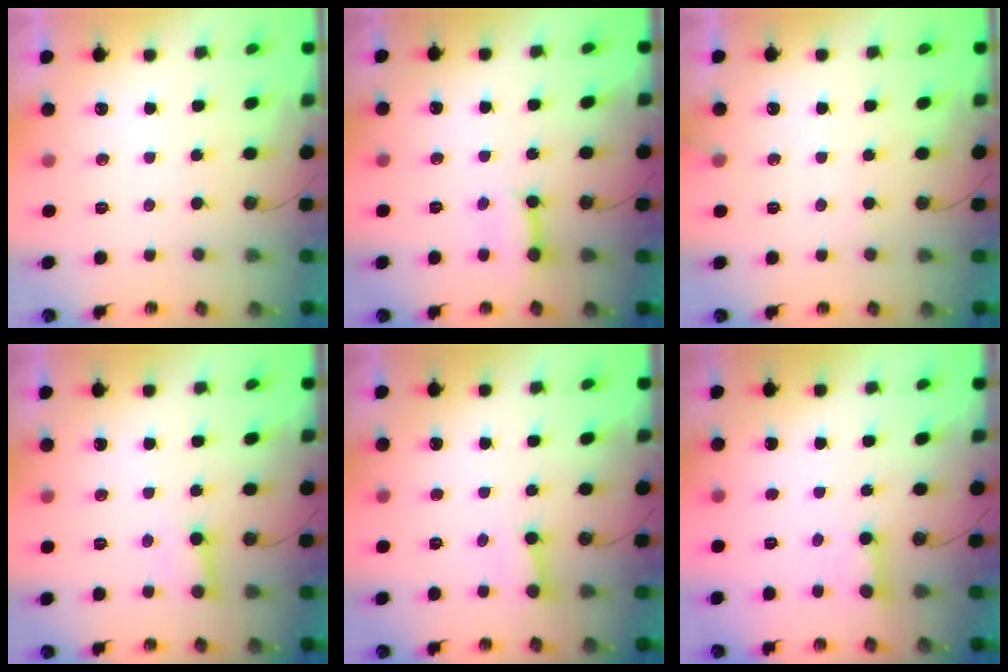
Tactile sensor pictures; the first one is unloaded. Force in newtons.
{"total": 6.0, "press": 6.0, "slide": 0.7}
{"total": 5.5, "press": 5.5, "slide": 0.5}
{"total": 7.0, "press": 7.0, "slide": 0.6}
{"total": 2.7, "press": 2.7, "slide": 0.2}
{"total": 2.4, "press": 2.4, "slide": 0.2}